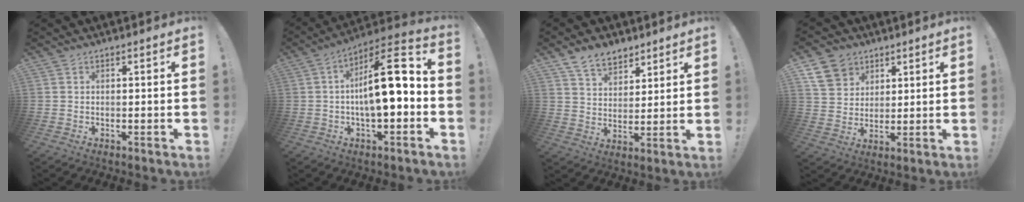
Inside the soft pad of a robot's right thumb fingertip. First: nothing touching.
{"total": 16.9, "force": [-0.3, 6.0, 15.8], "torque": [-0.233, 0.000, -0.010]}
{"total": 9.1, "force": [6.7, 5.2, 3.1], "torque": [-0.055, -0.039, 0.131]}
{"total": 10.6, "force": [5.7, 8.4, 2.9], "torque": [-0.052, -0.026, 0.118]}